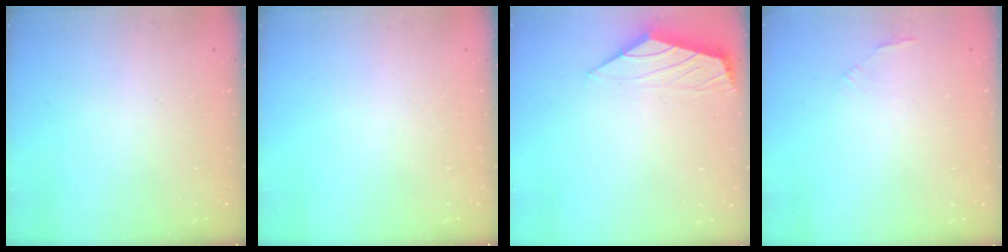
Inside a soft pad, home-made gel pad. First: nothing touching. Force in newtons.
{"total": 0.0}
{"total": 0.8, "press": 0.6, "slide": 0.6}
{"total": 1.4, "press": 1.3, "slide": 0.5}